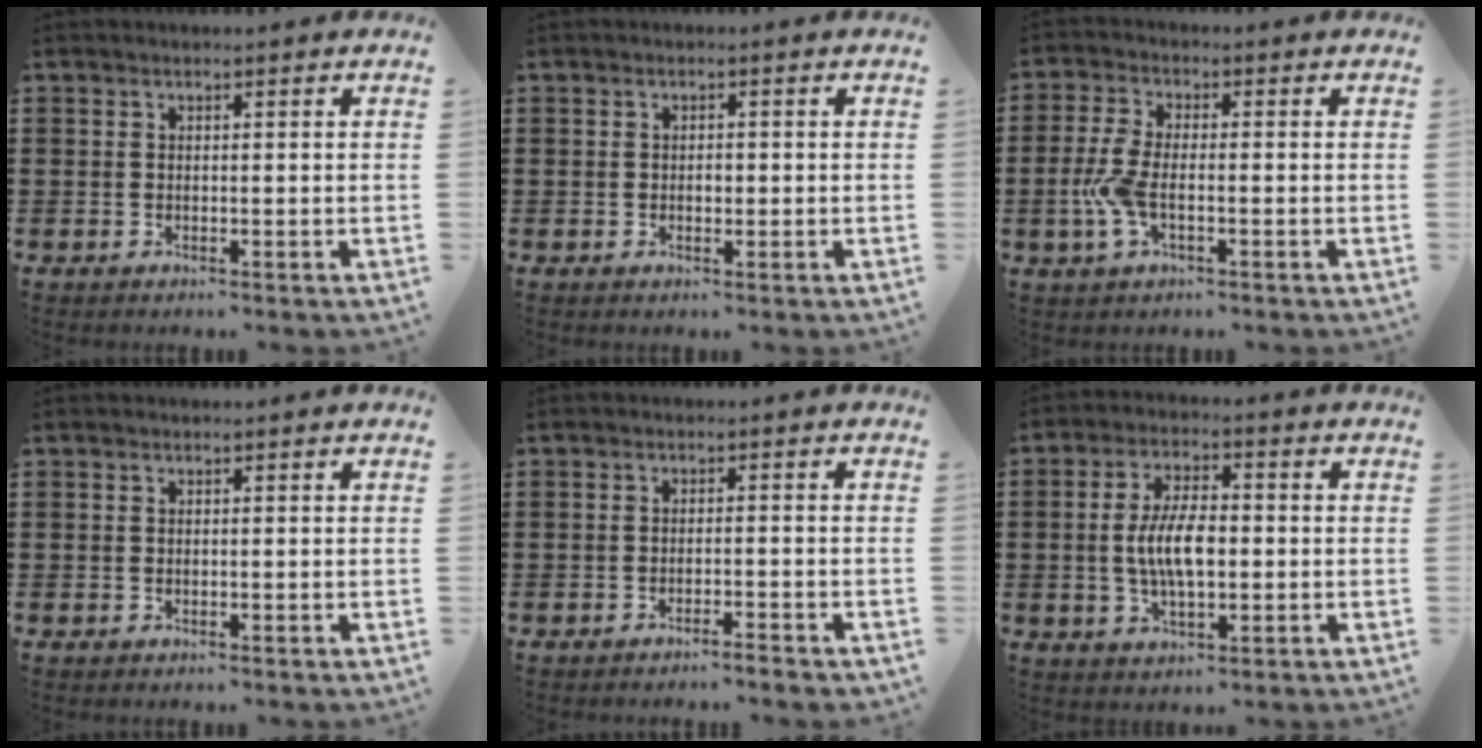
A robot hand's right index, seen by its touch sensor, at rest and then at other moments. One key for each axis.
{"total": 1.1, "fx": -0.1, "fy": 0.6, "fz": 0.9, "tx": -0.018, "ty": 0.002, "tz": -0.002}
{"total": 5.4, "fx": -1.3, "fy": 2.4, "fz": 4.7, "tx": -0.124, "ty": -0.008, "tz": -0.035}
{"total": 0.0}
{"total": 1.8, "fx": -1.7, "fy": -0.2, "fz": 0.7, "tx": -0.012, "ty": 0.000, "tz": -0.032}
{"total": 7.8, "fx": -0.5, "fy": 3.3, "fz": 7.0, "tx": -0.148, "ty": 0.001, "tz": -0.014}